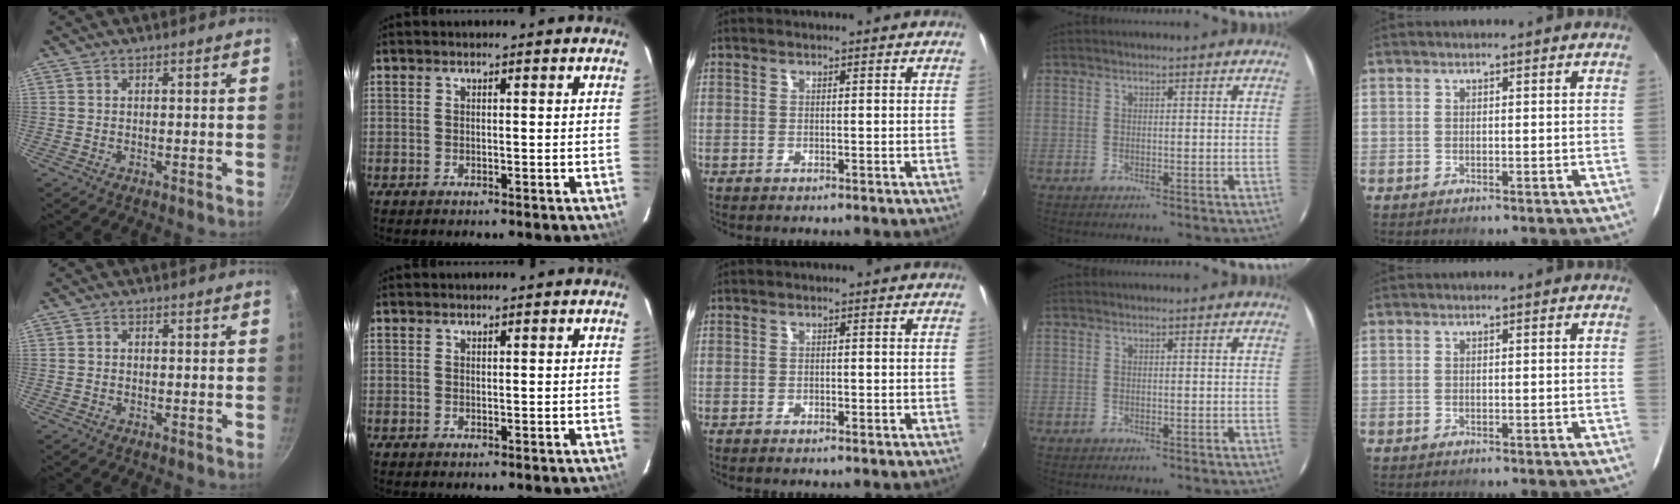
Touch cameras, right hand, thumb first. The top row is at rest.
{"thumb": {"total": 0.7, "force": [-0.2, 0.6, 0.4], "torque": [-0.006, 0.004, -0.003]}, "middle": {"total": 0.9, "force": [-0.5, 0.5, 0.5], "torque": [-0.009, -0.004, -0.010]}}